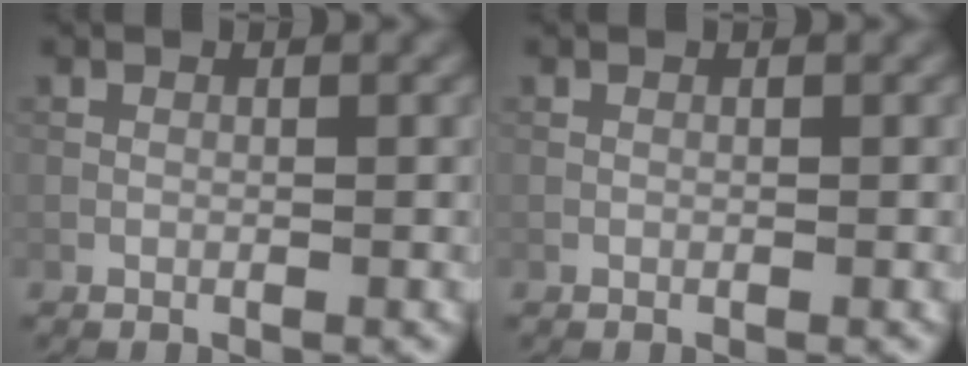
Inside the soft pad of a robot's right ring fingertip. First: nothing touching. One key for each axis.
{"total": 0.0}